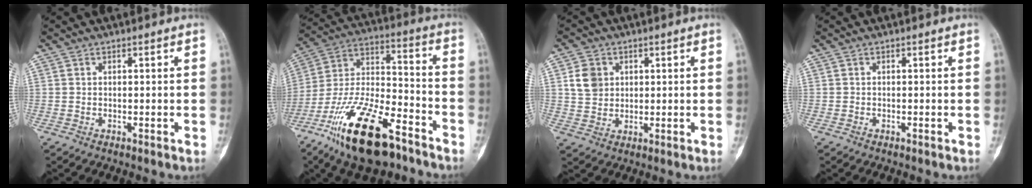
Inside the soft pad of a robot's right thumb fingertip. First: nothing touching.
{"total": 22.1, "force": [-13.8, 8.4, 15.0], "torque": [-0.300, 0.067, -0.251]}
{"total": 5.7, "force": [1.7, 4.7, 2.6], "torque": [-0.030, -0.004, 0.033]}
{"total": 0.0}